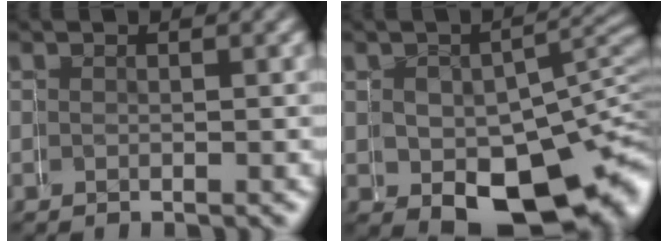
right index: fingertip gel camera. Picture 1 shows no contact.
{"total": 10.0, "force": [-3.5, 5.9, 7.3], "torque": [-0.103, -0.048, -0.020]}